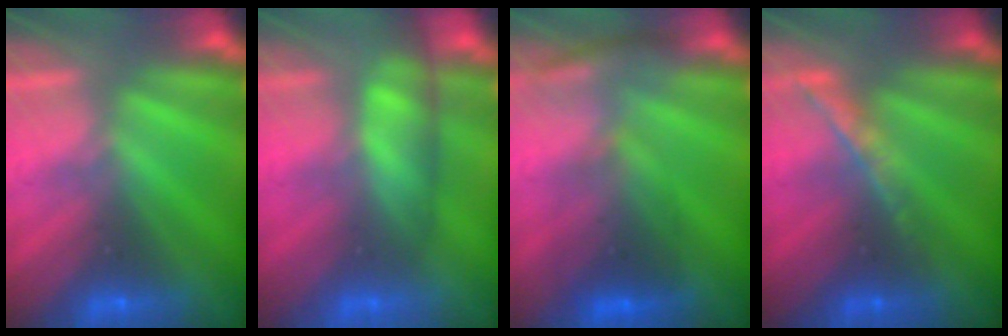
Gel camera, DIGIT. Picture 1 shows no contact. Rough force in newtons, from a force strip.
{"total": 4.9}
{"total": 2.7}
{"total": 1.7}